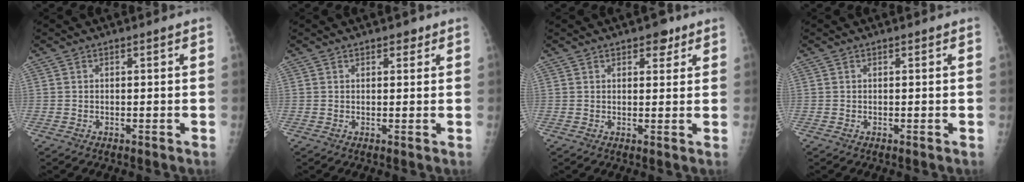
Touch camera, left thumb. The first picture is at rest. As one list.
[{"total": 1.7, "force": [1.2, 0.9, 0.9], "torque": [0.001, -0.004, 0.011]}, {"total": 3.6, "force": [2.2, 2.0, 2.0], "torque": [-0.006, -0.008, 0.027]}, {"total": 0.0}]